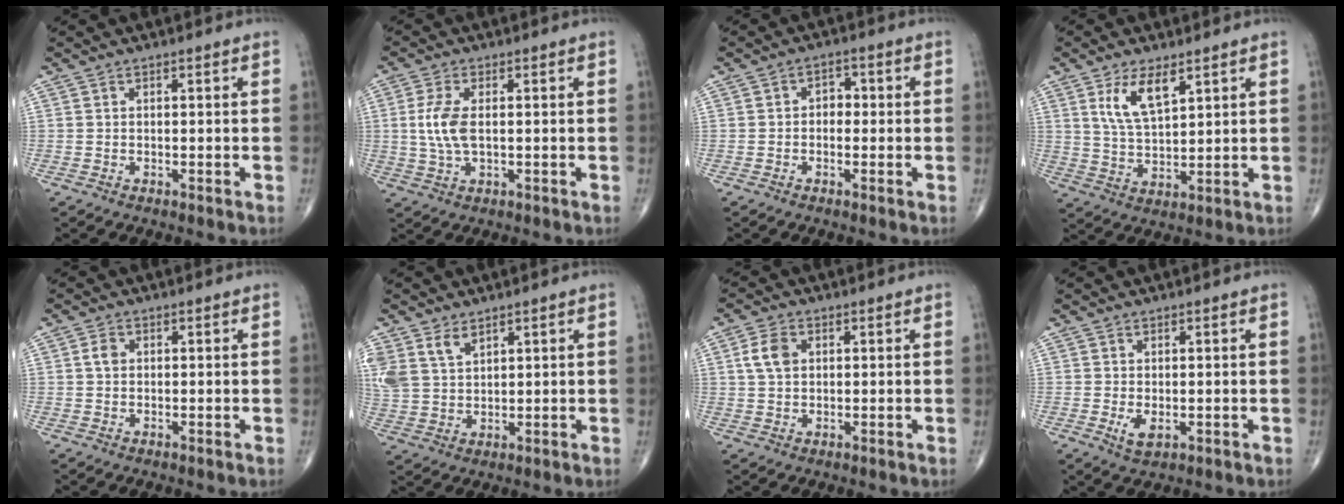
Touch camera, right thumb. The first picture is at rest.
{"total": 6.3, "force": [0.5, 3.0, 5.6], "torque": [-0.132, -0.001, 0.010]}
{"total": 2.9, "force": [-0.1, 2.2, 1.9], "torque": [-0.012, 0.013, -0.009]}
{"total": 8.1, "force": [4.2, 3.3, 6.1], "torque": [-0.107, -0.023, 0.087]}
{"total": 1.9, "force": [0.3, 1.5, 1.2], "torque": [-0.022, 0.004, 0.005]}
{"total": 8.2, "force": [4.7, 5.1, 4.3], "torque": [-0.087, -0.010, 0.107]}
{"total": 4.9, "force": [1.2, 3.4, 3.3], "torque": [-0.063, 0.001, 0.021]}
{"total": 2.8, "force": [-0.4, 1.5, 2.4], "torque": [-0.040, -0.007, -0.001]}